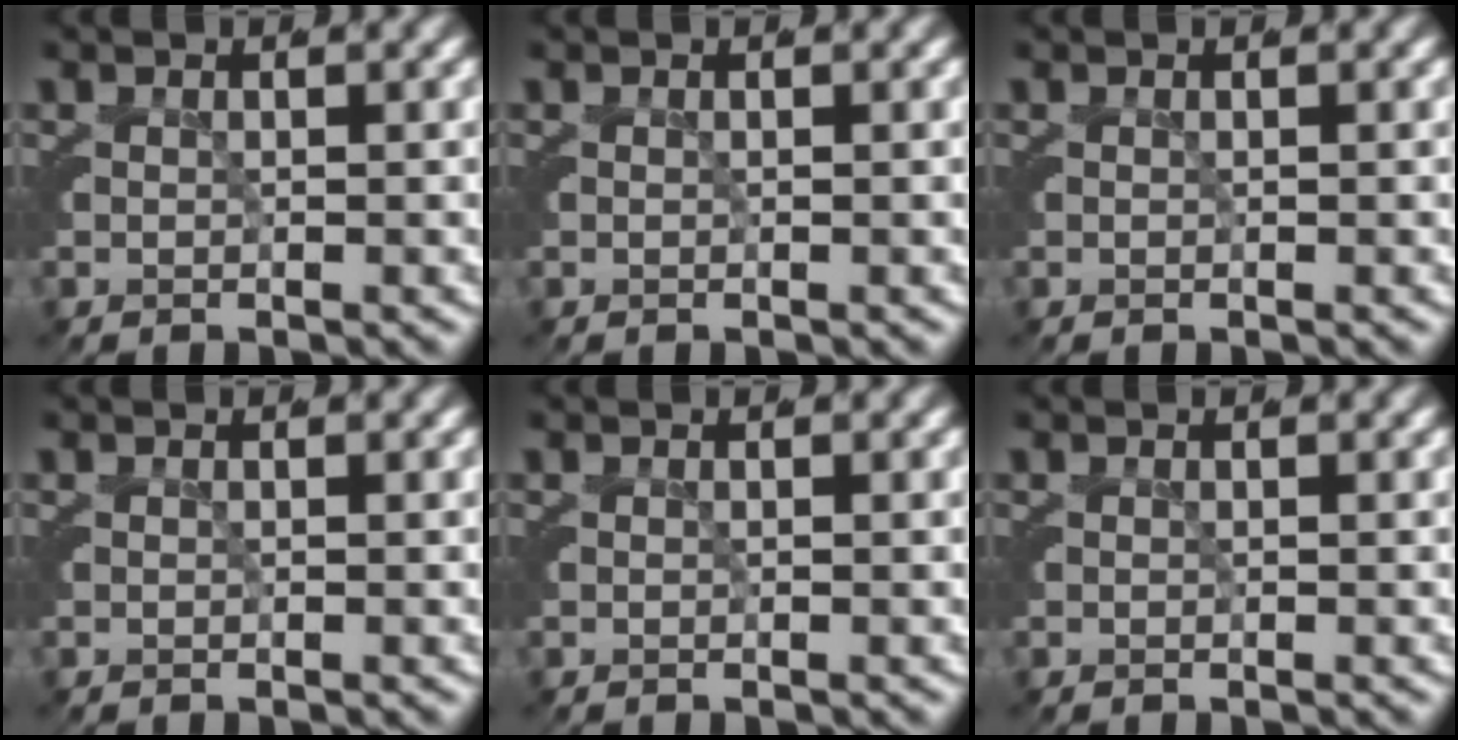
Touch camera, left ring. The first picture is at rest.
{"total": 0.0}
{"total": 0.0}
{"total": 0.0}
{"total": 0.0}
{"total": 0.0}